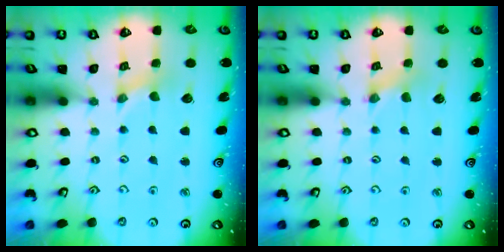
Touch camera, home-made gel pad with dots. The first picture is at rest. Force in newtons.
{"total": 1.3, "press": 1.2, "slide": 0.3}